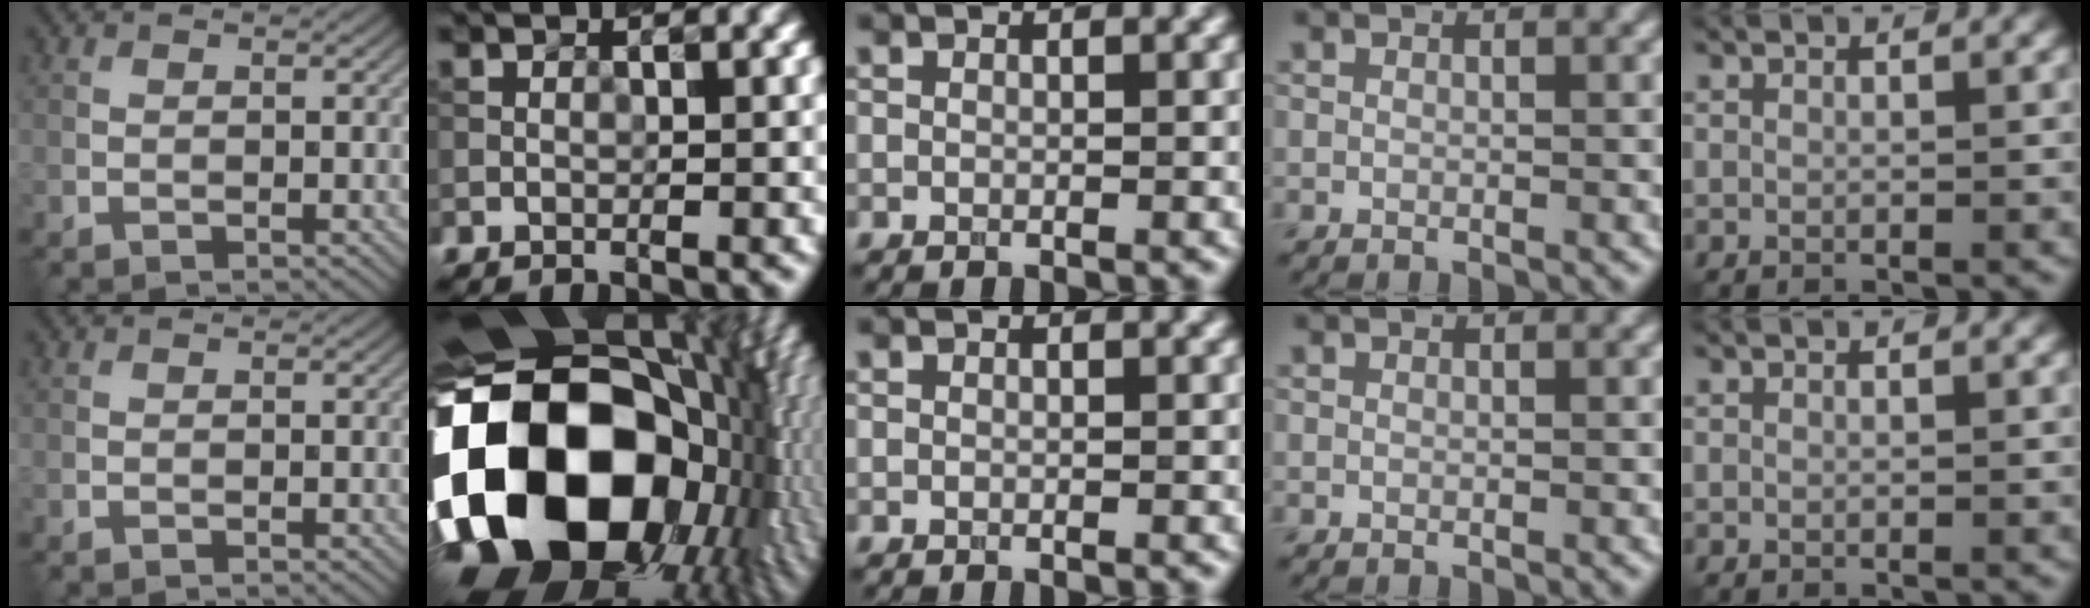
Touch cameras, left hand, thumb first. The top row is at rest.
{"index": {"total": 23.0, "force": [-3.0, 16.5, 15.8], "torque": [-0.329, -0.038, -0.039]}}